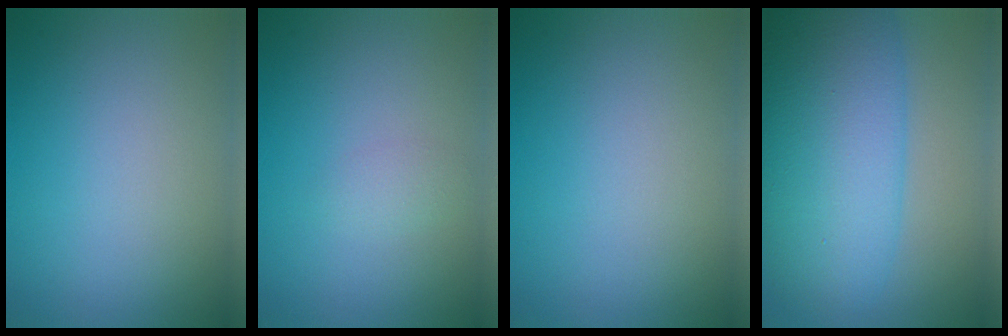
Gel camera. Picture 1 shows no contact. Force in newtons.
{"total": 1.1, "press": 1.1, "slide": 0.0}
{"total": 0.0}
{"total": 10.6, "press": 10.6, "slide": 0.2}